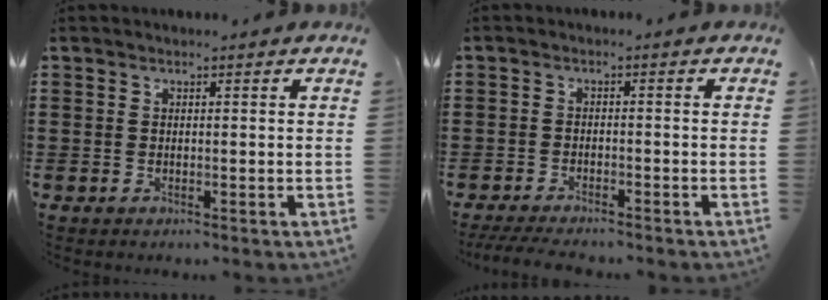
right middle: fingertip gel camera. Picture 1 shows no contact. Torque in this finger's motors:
{"motor_torque": [0.21, 0.11, 0.04, 0.04]}